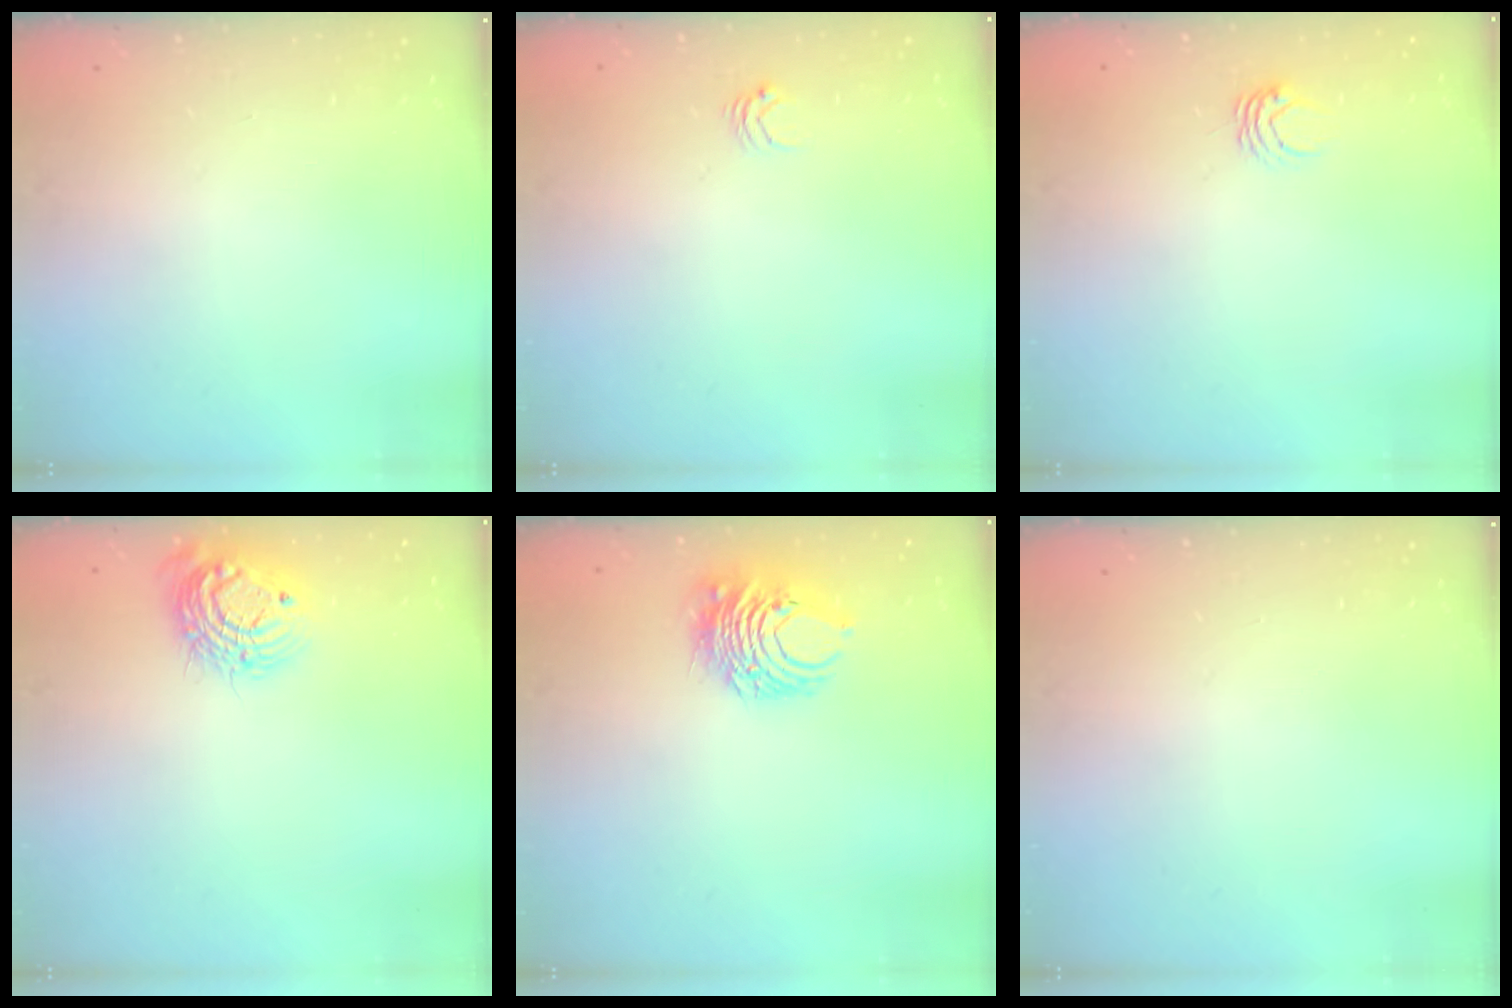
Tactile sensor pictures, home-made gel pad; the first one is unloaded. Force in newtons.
{"total": 2.9, "press": 2.8, "slide": 0.4}
{"total": 4.9, "press": 4.9, "slide": 0.4}
{"total": 12.6, "press": 12.5, "slide": 1.2}
{"total": 8.4, "press": 8.4, "slide": 0.8}
{"total": 0.0}